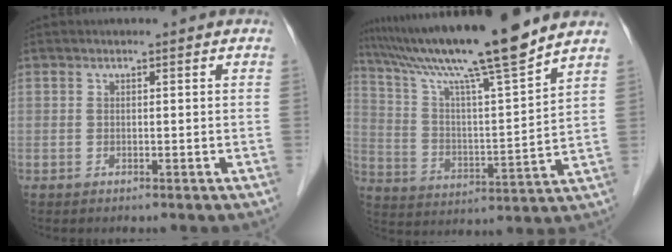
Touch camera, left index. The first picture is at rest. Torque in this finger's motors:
{"motor_torque": [0.78, -0.89, 0.97, 0.21]}